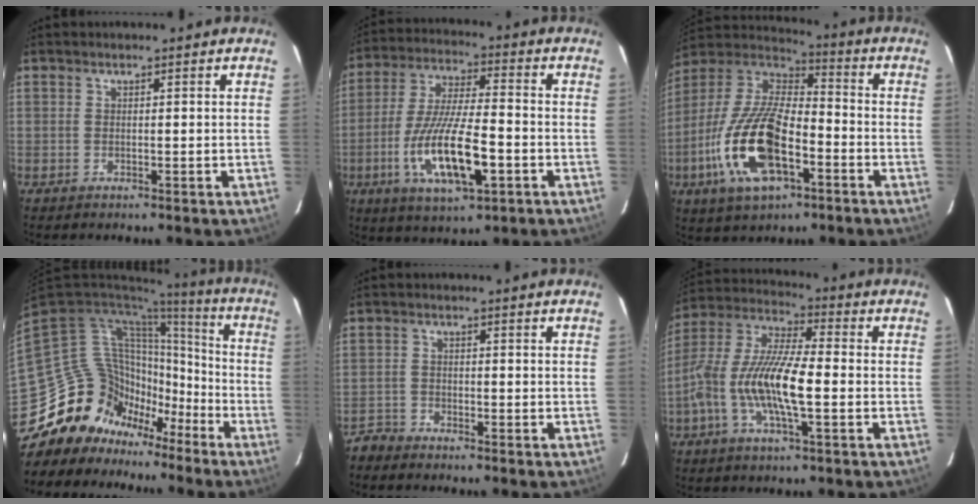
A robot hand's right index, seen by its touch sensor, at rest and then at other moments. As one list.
[{"total": 16.1, "force": [-5.5, 4.2, 14.5], "torque": [-0.299, -0.018, -0.096]}, {"total": 20.3, "force": [-7.4, 8.9, 16.7], "torque": [-0.355, -0.017, -0.142]}, {"total": 22.3, "force": [-14.8, 15.3, 6.8], "torque": [-0.153, 0.040, -0.239]}, {"total": 2.7, "force": [-2.6, 0.8, -0.2], "torque": [-0.002, 0.001, -0.059]}, {"total": 15.1, "force": [-3.4, 3.8, 14.3], "torque": [-0.283, -0.003, -0.072]}]